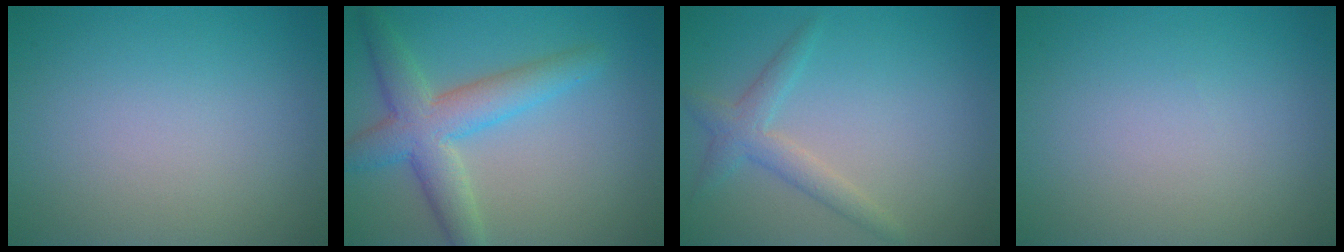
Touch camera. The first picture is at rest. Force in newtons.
{"total": 5.6, "press": 5.6, "slide": 0.1}
{"total": 2.4, "press": 2.4, "slide": 0.2}
{"total": 0.0}